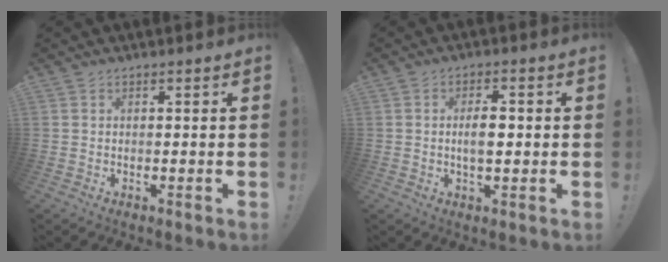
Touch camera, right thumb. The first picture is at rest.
{"total": 5.6, "force": [-0.2, 2.7, 4.9], "torque": [-0.077, 0.003, -0.011]}